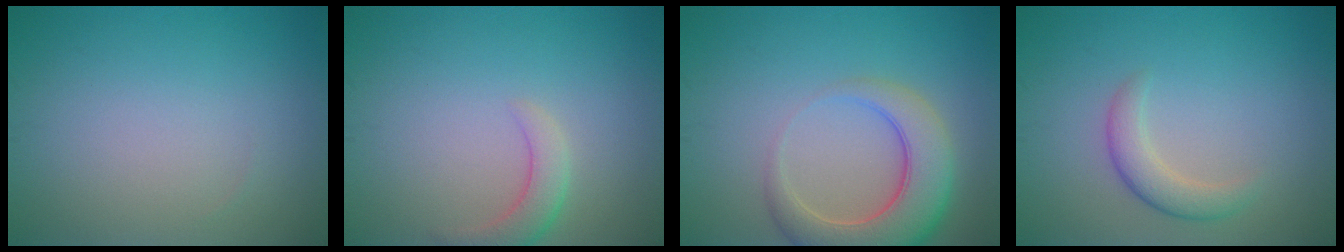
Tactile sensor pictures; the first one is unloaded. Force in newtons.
{"total": 2.4, "press": 2.4, "slide": 0.2}
{"total": 6.8, "press": 6.8, "slide": 0.7}
{"total": 2.5, "press": 2.5, "slide": 0.2}